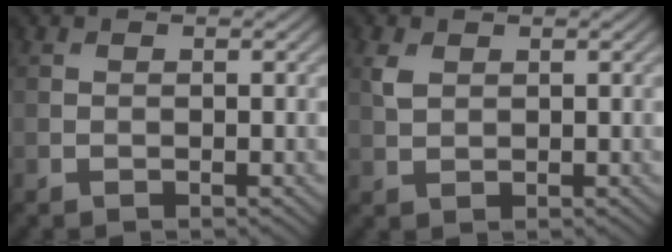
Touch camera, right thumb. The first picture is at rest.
{"total": 2.0, "force": [0.9, 1.3, 1.2], "torque": [-0.036, 0.002, 0.020]}